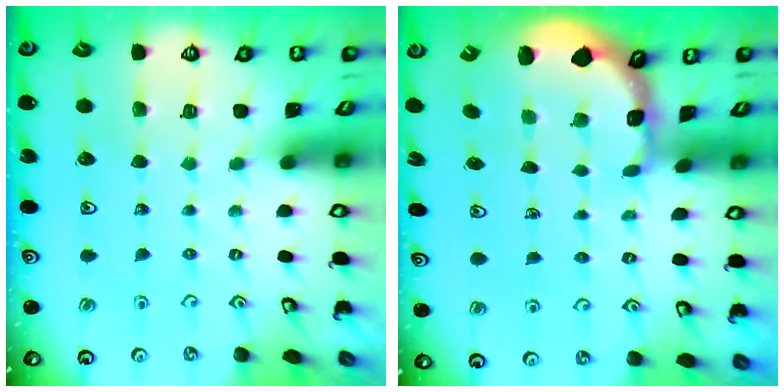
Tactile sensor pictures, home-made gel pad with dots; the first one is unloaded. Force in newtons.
{"total": 1.2, "press": 1.1, "slide": 0.4}